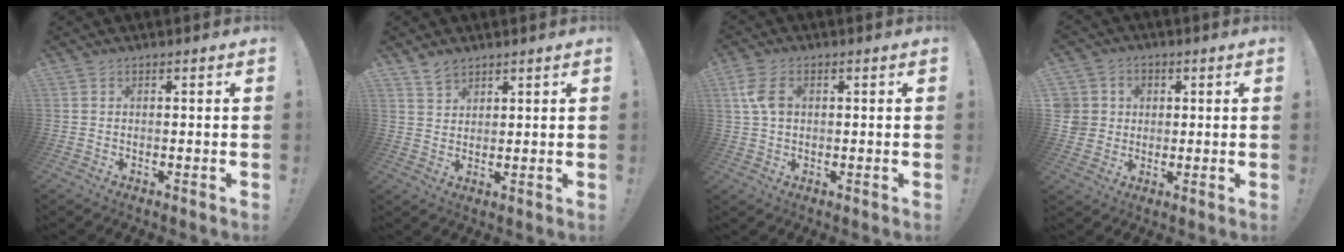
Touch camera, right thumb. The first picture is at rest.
{"total": 3.9, "force": [3.4, 1.8, 0.8], "torque": [-0.001, -0.025, 0.063]}
{"total": 6.4, "force": [1.4, 4.2, 4.7], "torque": [-0.094, -0.002, 0.023]}
{"total": 7.0, "force": [1.1, 6.8, 1.6], "torque": [-0.036, -0.004, 0.024]}